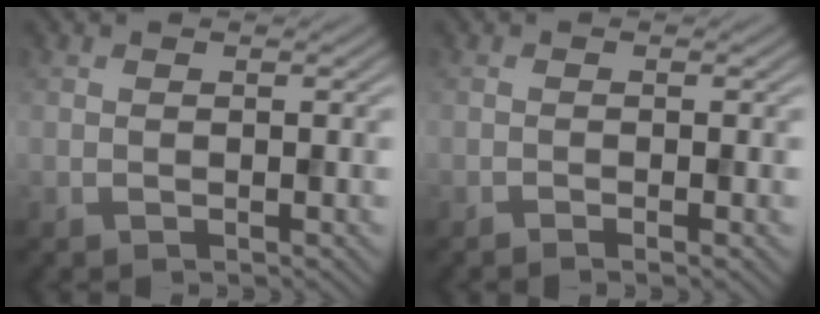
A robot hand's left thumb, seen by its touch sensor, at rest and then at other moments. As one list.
[{"total": 1.1, "force": [-0.6, 0.1, 1.0], "torque": [-0.013, -0.002, -0.011]}]